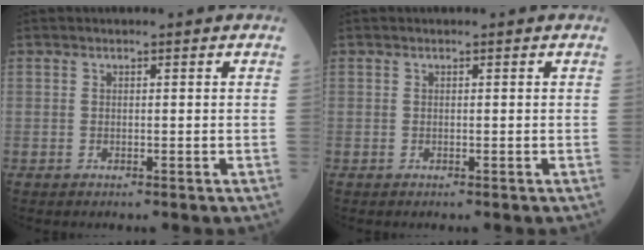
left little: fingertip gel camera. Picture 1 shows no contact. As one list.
[{"total": 0.0}]